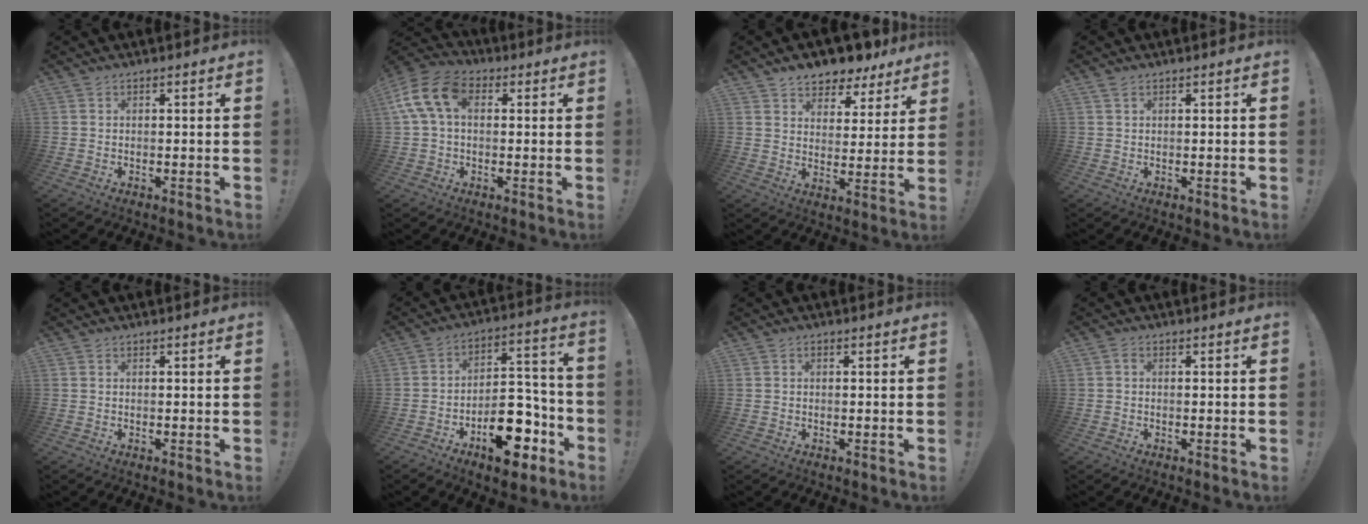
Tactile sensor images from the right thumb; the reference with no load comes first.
{"total": 13.3, "force": [3.1, 8.4, 9.9], "torque": [-0.202, 0.005, 0.059]}
{"total": 7.3, "force": [6.2, 3.8, 1.1], "torque": [-0.016, -0.058, 0.115]}
{"total": 1.5, "force": [1.0, 0.8, 0.9], "torque": [-0.012, -0.002, 0.018]}
{"total": 0.0}
{"total": 17.4, "force": [-9.1, 9.4, 11.5], "torque": [-0.142, 0.087, -0.134]}
{"total": 0.0}
{"total": 0.7, "force": [-0.2, 0.4, 0.5], "torque": [-0.011, 0.002, -0.005]}